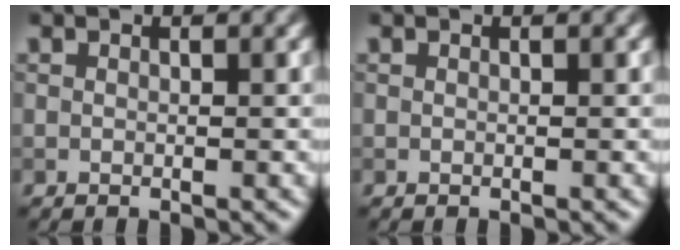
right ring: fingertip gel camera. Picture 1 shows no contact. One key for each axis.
{"total": 0.0}